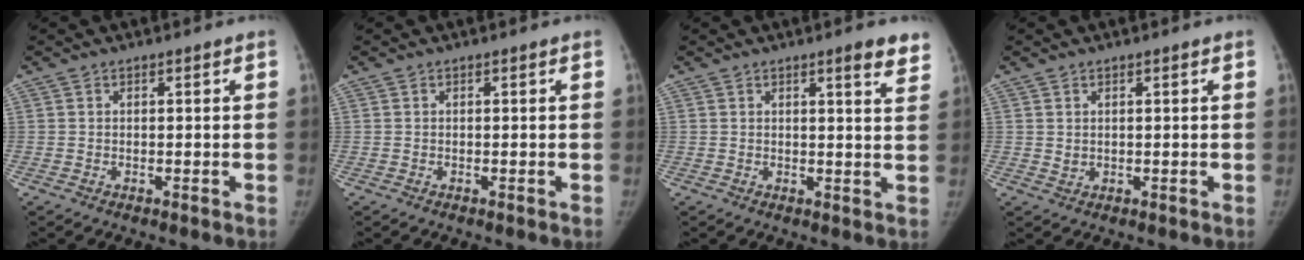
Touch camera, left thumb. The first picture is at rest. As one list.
[{"total": 0.0}, {"total": 5.4, "force": [3.8, 0.8, 3.8], "torque": [-0.034, -0.017, 0.043]}, {"total": 1.3, "force": [0.6, 0.8, 0.8], "torque": [-0.007, -0.006, 0.017]}]